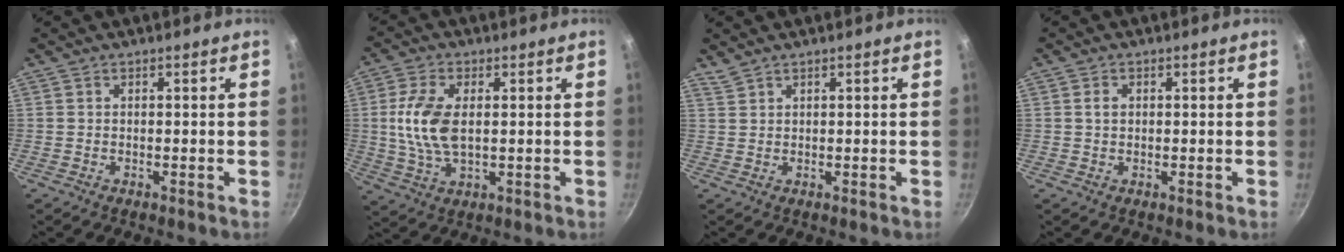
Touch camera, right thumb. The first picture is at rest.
{"total": 9.8, "force": [0.9, 5.2, 8.3], "torque": [-0.168, 0.000, 0.019]}
{"total": 1.4, "force": [1.3, 0.2, 0.5], "torque": [-0.011, -0.001, 0.034]}
{"total": 1.5, "force": [0.3, 1.1, 0.9], "torque": [-0.013, 0.004, 0.005]}